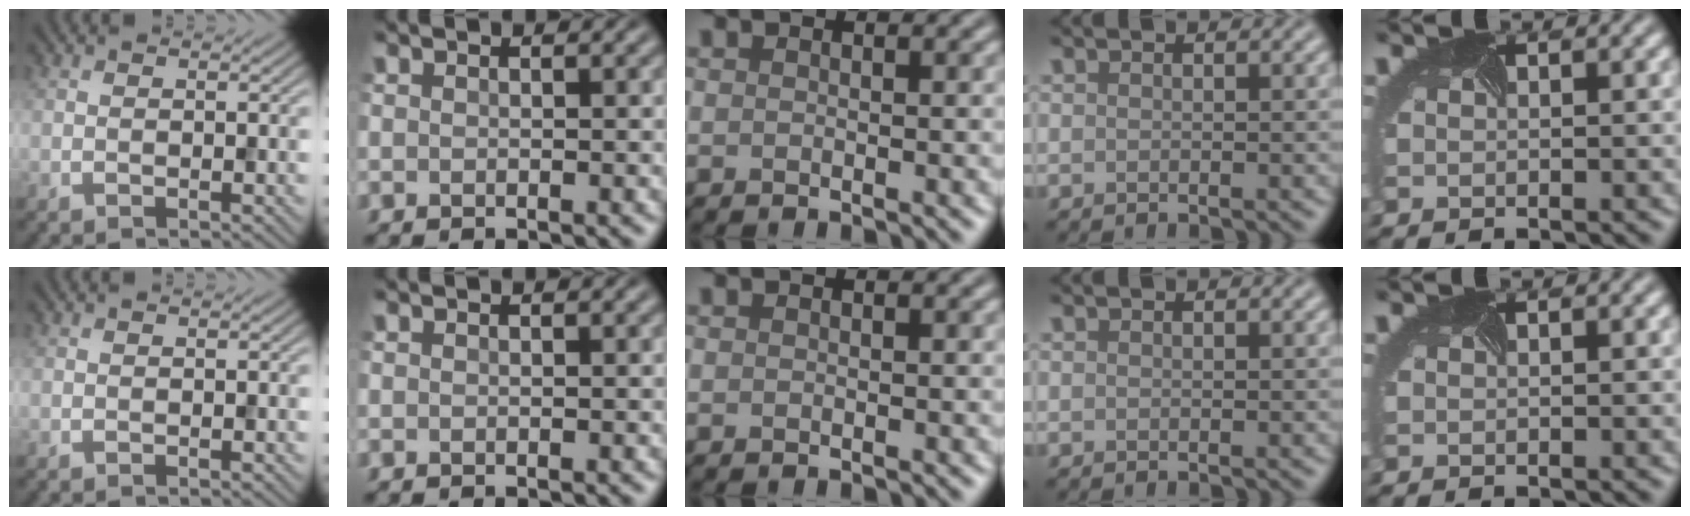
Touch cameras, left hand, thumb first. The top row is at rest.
{}